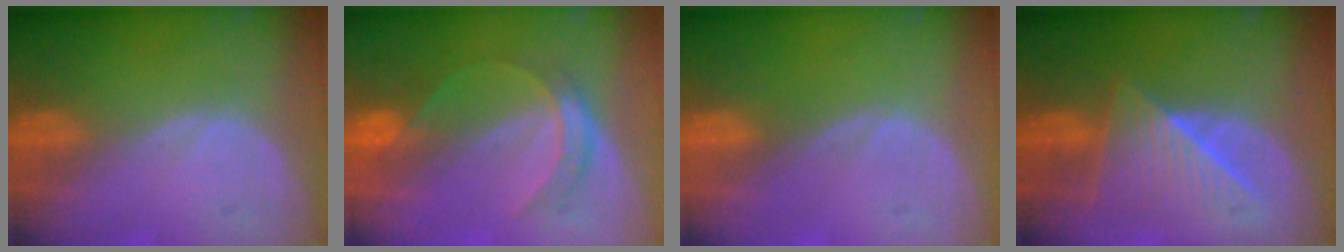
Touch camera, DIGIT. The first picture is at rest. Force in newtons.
{"total": 4.8, "press": 4.6, "slide": 1.1}
{"total": 0.0}
{"total": 7.0, "press": 7.0, "slide": 0.2}